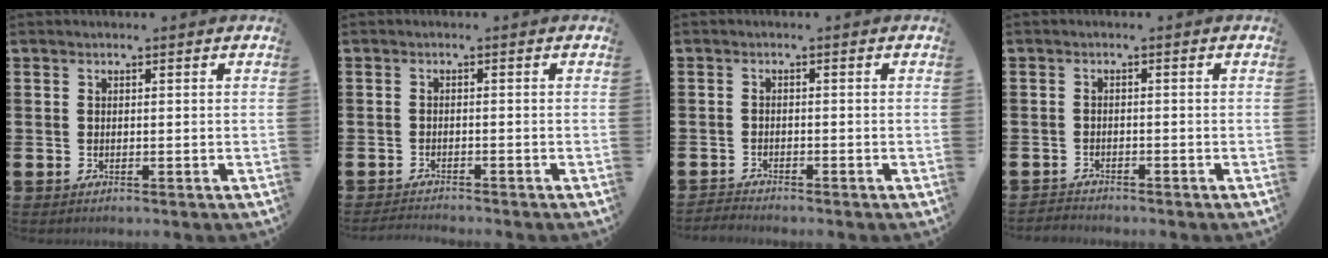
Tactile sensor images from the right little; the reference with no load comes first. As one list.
[{"total": 1.3, "force": [-1.2, -0.1, 0.1], "torque": [-0.004, 0.001, -0.025]}, {"total": 1.2, "force": [-1.2, 0.0, -0.1], "torque": [-0.003, 0.001, -0.024]}, {"total": 1.1, "force": [-1.1, 0.1, -0.2], "torque": [0.000, 0.003, -0.024]}]